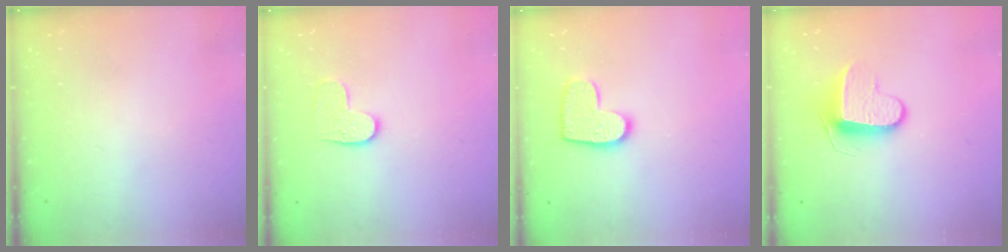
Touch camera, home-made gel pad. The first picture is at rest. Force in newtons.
{"total": 7.0, "press": 7.0, "slide": 0.2}
{"total": 11.2, "press": 11.2, "slide": 0.6}
{"total": 9.4, "press": 9.4, "slide": 0.5}